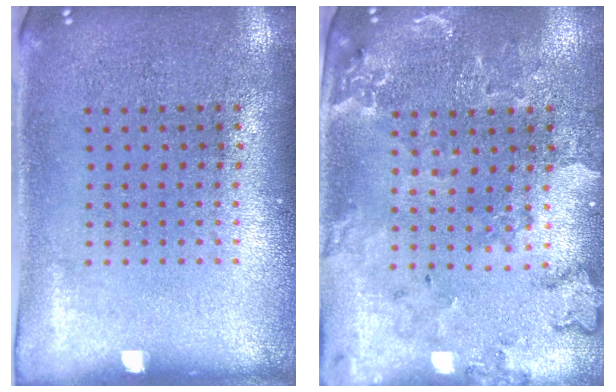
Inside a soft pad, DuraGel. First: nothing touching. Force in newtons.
{"total": 0.5, "press": 0.5, "slide": 0.2}